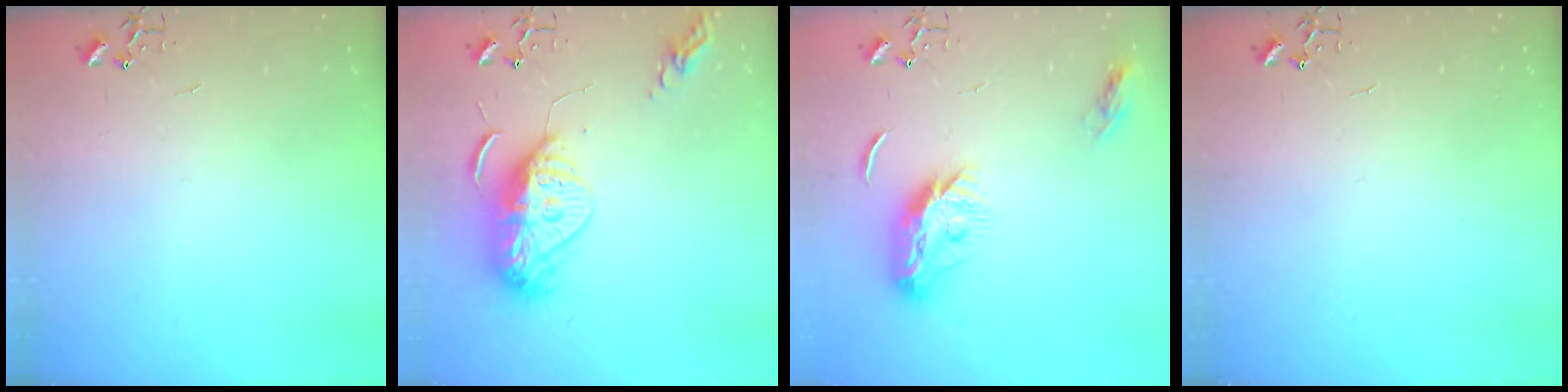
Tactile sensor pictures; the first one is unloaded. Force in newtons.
{"total": 12.9, "press": 12.8, "slide": 1.3}
{"total": 11.0, "press": 11.0, "slide": 0.1}
{"total": 0.0}